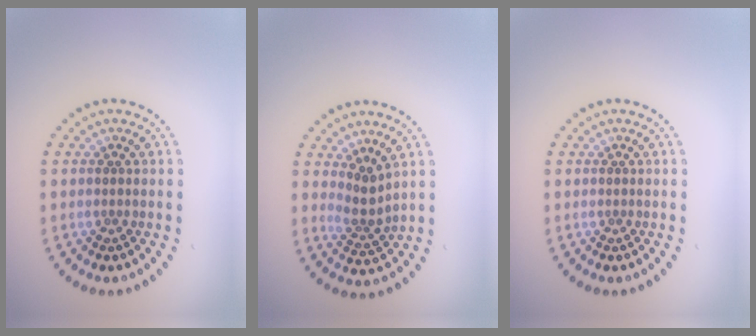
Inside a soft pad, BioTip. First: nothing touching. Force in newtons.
{"total": 2.3, "press": 1.6, "slide": 1.6}
{"total": 0.0}